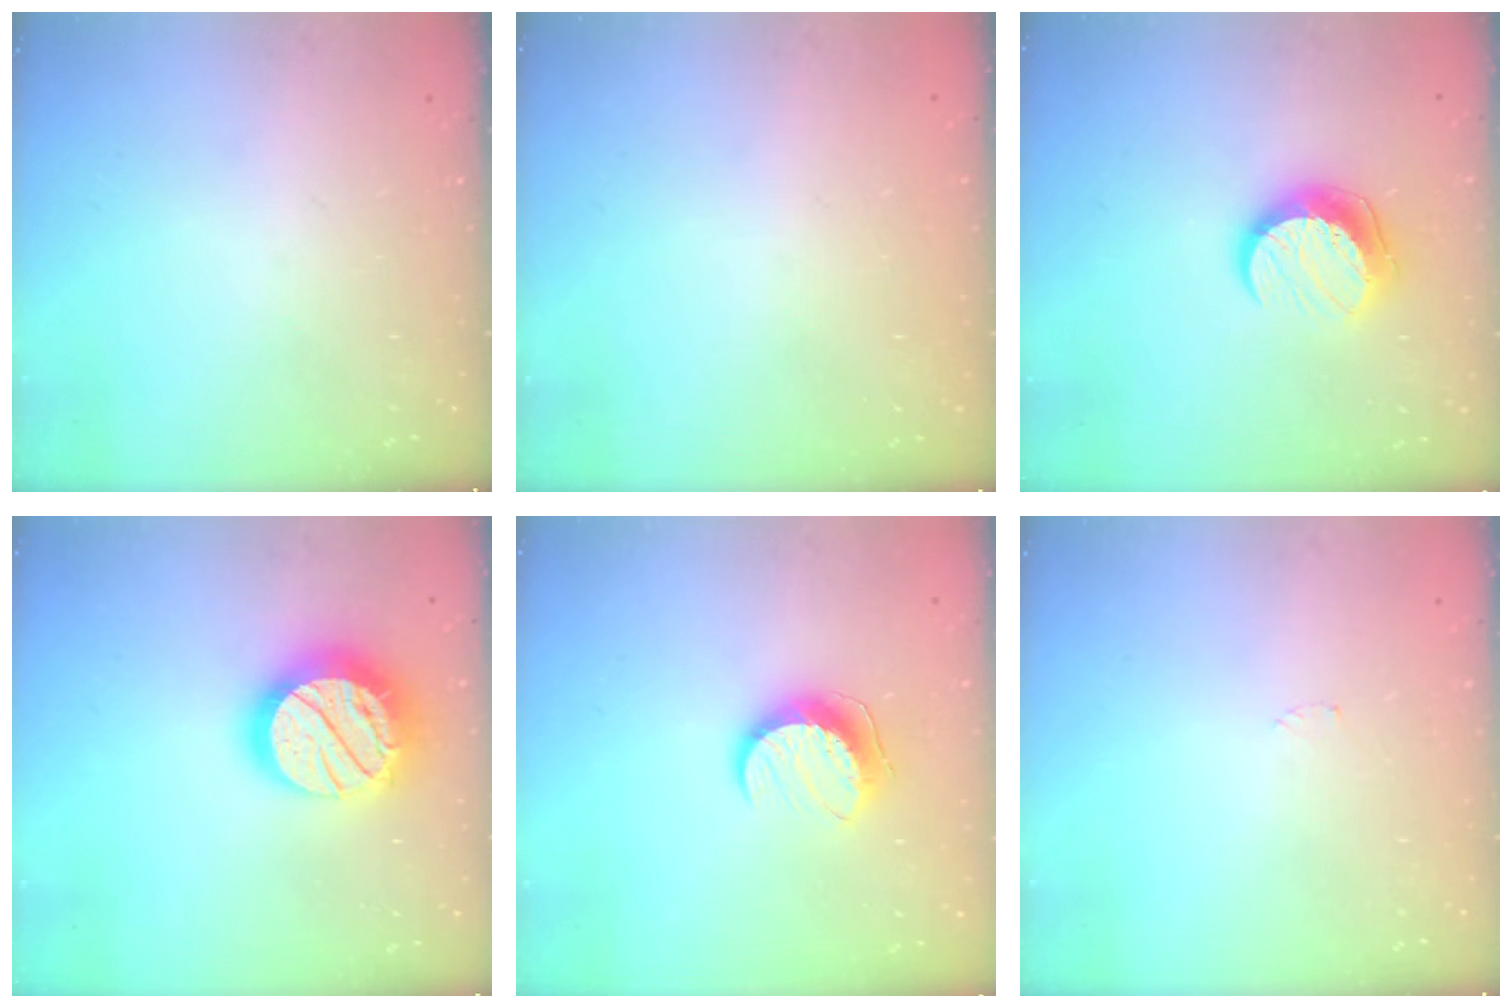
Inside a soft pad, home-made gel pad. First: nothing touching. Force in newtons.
{"total": 0.6, "press": 0.6, "slide": 0.0}
{"total": 10.7, "press": 10.7, "slide": 0.7}
{"total": 22.4, "press": 22.4, "slide": 1.9}
{"total": 10.3, "press": 10.3, "slide": 0.3}
{"total": 2.3, "press": 2.3, "slide": 0.2}